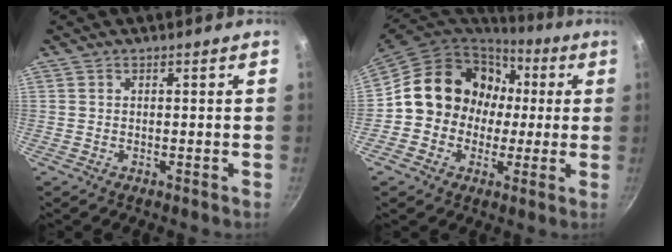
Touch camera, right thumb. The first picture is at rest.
{"total": 15.8, "force": [1.1, 14.1, 7.1], "torque": [-0.073, 0.038, 0.009]}